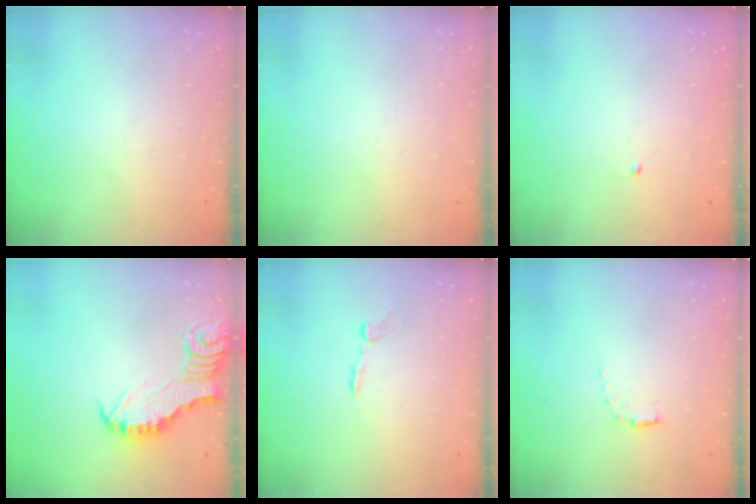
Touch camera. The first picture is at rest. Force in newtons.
{"total": 0.0}
{"total": 2.7, "press": 2.7, "slide": 0.2}
{"total": 2.8, "press": 2.7, "slide": 0.3}
{"total": 2.5, "press": 2.5, "slide": 0.3}
{"total": 4.7, "press": 4.7, "slide": 0.6}